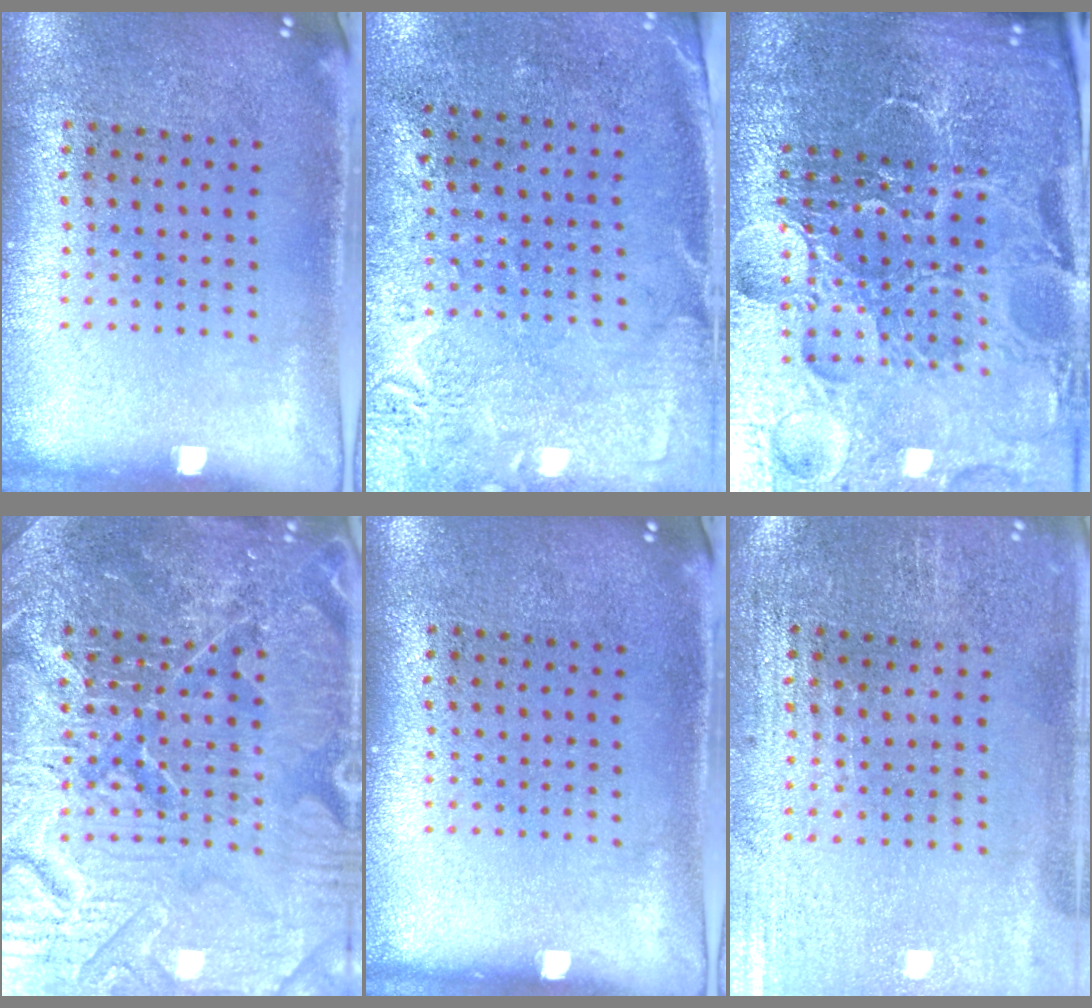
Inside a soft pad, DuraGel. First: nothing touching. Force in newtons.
{"total": 2.8, "press": 2.2, "slide": 1.7}
{"total": 6.7, "press": 5.9, "slide": 3.2}
{"total": 7.6, "press": 7.5, "slide": 0.9}
{"total": 0.0}
{"total": 0.6, "press": 0.5, "slide": 0.4}